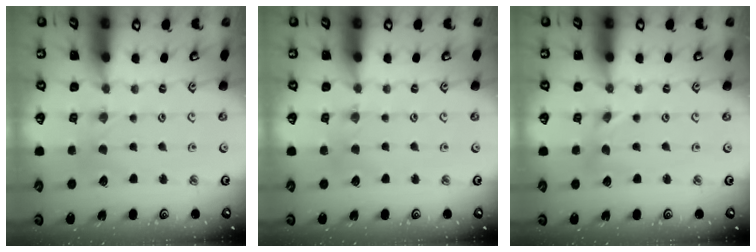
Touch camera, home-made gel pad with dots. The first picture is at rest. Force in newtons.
{"total": 2.0, "press": 1.9, "slide": 0.3}
{"total": 0.0}